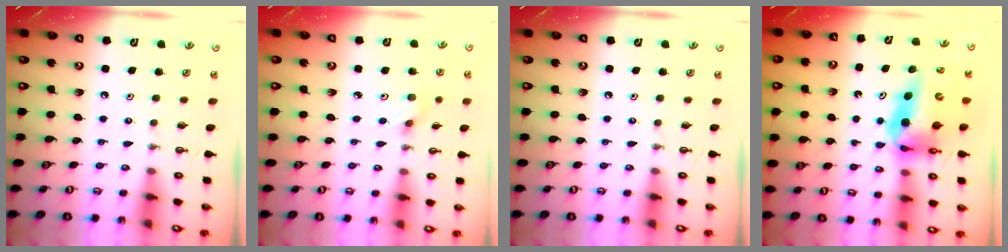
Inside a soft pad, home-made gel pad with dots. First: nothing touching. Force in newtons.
{"total": 3.8, "press": 3.6, "slide": 1.4}
{"total": 0.0}
{"total": 11.2, "press": 10.9, "slide": 2.6}